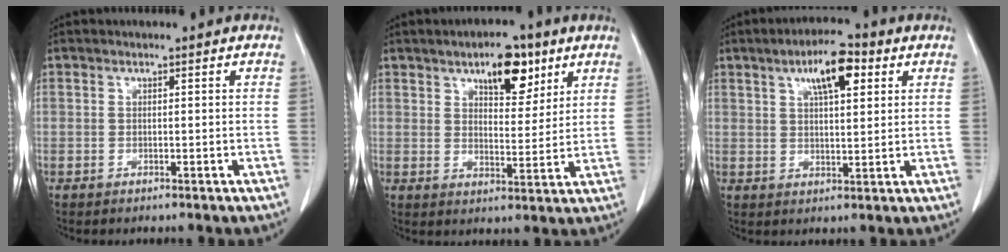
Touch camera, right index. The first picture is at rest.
{"total": 8.7, "force": [5.2, 3.5, 6.0], "torque": [-0.085, 0.007, 0.083]}
{"total": 8.2, "force": [3.9, 2.3, 6.8], "torque": [-0.116, 0.015, 0.067]}